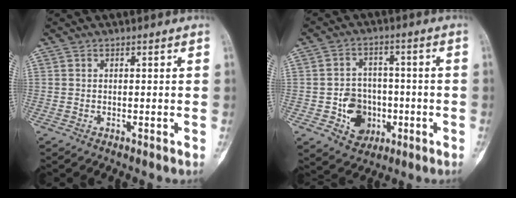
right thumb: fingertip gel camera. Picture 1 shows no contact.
{"total": 9.2, "force": [-2.5, 7.7, 4.5], "torque": [-0.028, 0.018, -0.037]}